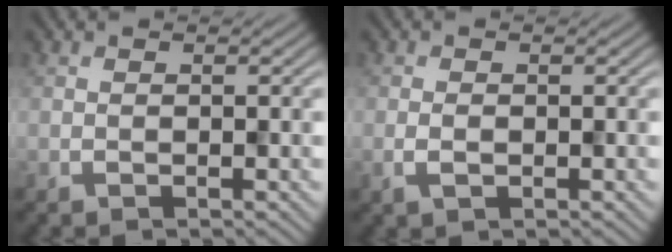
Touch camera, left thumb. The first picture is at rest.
{"total": 1.4, "force": [-0.5, 0.9, 1.0], "torque": [-0.022, -0.005, -0.008]}